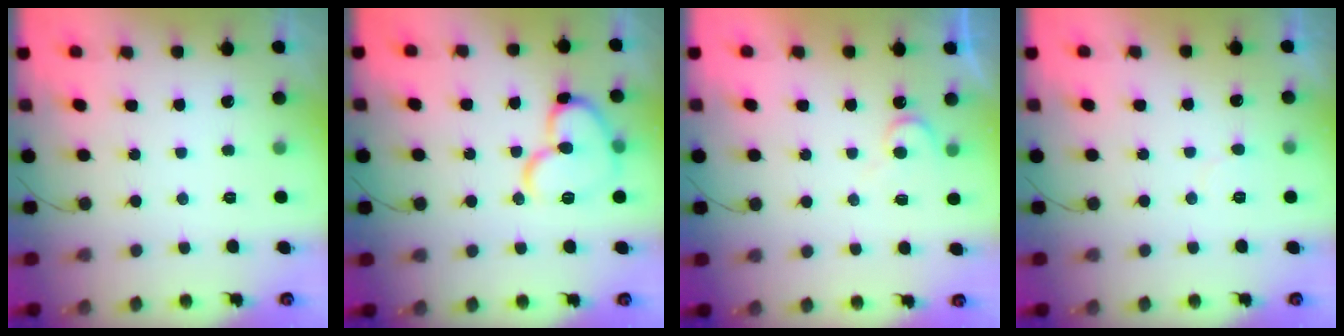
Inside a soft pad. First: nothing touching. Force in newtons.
{"total": 14.4, "press": 14.4, "slide": 1.1}
{"total": 5.2, "press": 5.2, "slide": 0.4}
{"total": 4.1, "press": 4.0, "slide": 0.4}